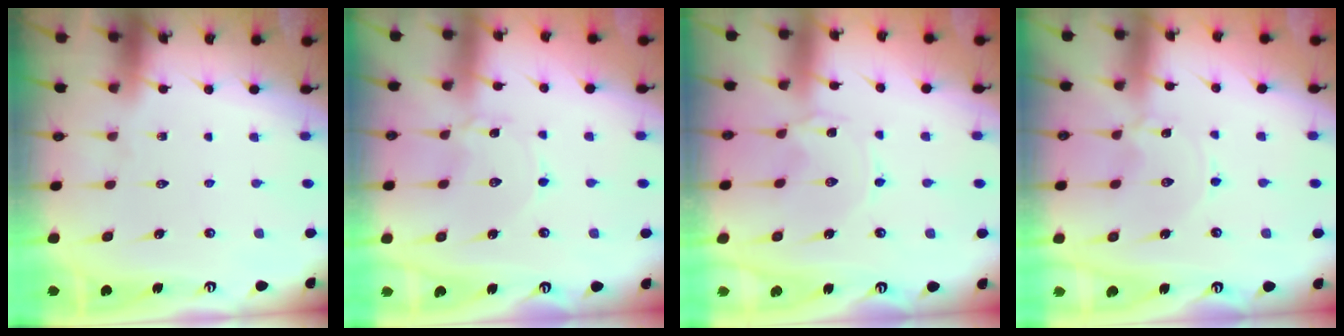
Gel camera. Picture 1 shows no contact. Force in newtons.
{"total": 0.9, "press": 0.9, "slide": 0.0}
{"total": 0.0}
{"total": 0.0}